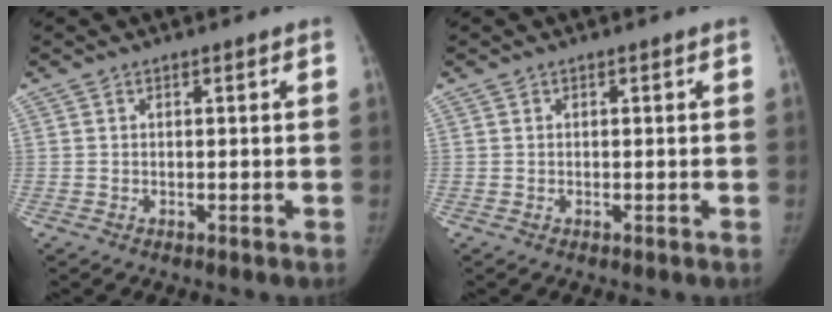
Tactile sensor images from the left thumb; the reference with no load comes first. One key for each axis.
{"total": 0.0}